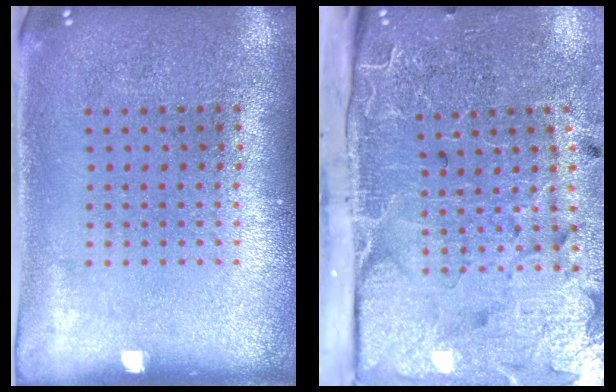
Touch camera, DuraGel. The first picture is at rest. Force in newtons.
{"total": 4.8, "press": 3.9, "slide": 2.8}